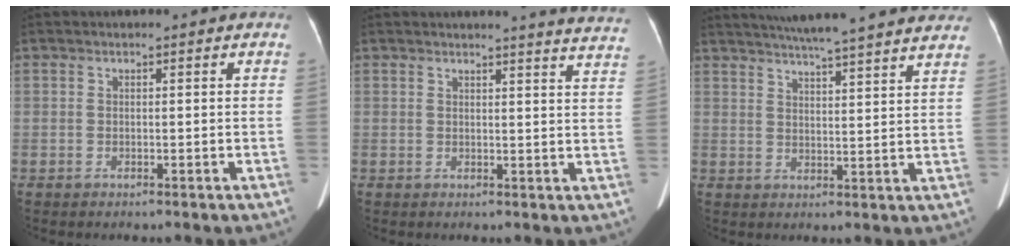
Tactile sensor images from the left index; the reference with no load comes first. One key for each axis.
{"total": 11.4, "fx": 11.1, "fy": -0.5, "fz": 2.5, "tx": -0.017, "ty": -0.072, "tz": 0.093}
{"total": 22.9, "fx": 20.4, "fy": 1.2, "fz": 10.3, "tx": -0.162, "ty": 0.005, "tz": 0.261}